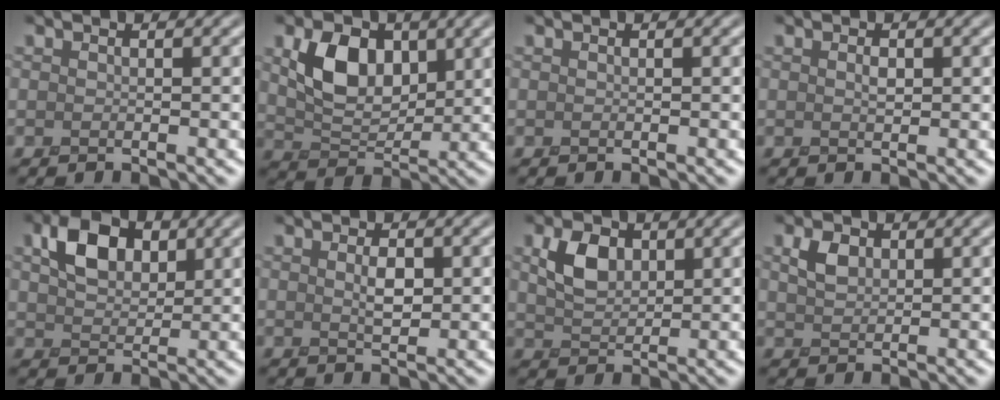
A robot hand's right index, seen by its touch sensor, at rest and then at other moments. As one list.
[{"total": 5.5, "force": [1.6, 3.6, 3.8], "torque": [-0.078, -0.006, 0.031]}, {"total": 0.0}, {"total": 0.8, "force": [0.1, 0.4, 0.7], "torque": [-0.017, -0.002, 0.003]}, {"total": 4.6, "force": [1.7, 3.1, 3.0], "torque": [-0.064, 0.006, 0.028]}, {"total": 1.7, "force": [0.2, 0.8, 1.4], "torque": [-0.033, -0.003, 0.005]}, {"total": 3.4, "force": [1.1, 2.3, 2.3], "torque": [-0.051, 0.002, 0.020]}, {"total": 1.9, "force": [0.7, 1.3, 1.2], "torque": [-0.030, 0.002, 0.014]}]